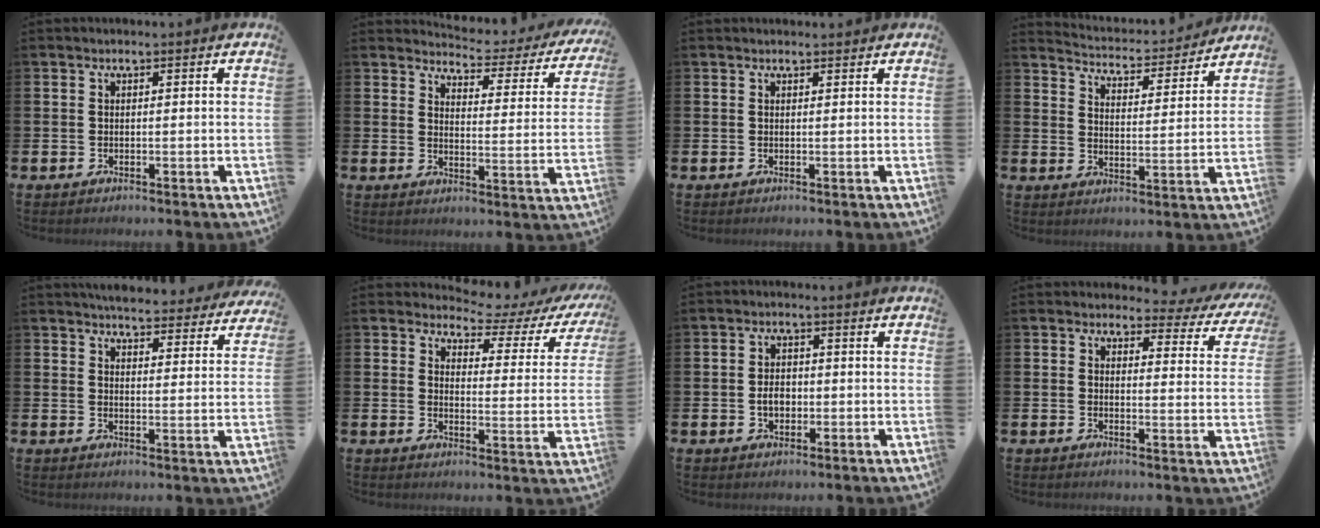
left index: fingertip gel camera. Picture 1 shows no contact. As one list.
[{"total": 3.7, "force": [3.5, 0.9, 1.0], "torque": [-0.036, -0.031, 0.051]}, {"total": 0.7, "force": [0.6, 0.2, 0.1], "torque": [0.007, -0.002, 0.009]}, {"total": 4.3, "force": [4.3, 0.6, 0.2], "torque": [-0.023, -0.043, 0.067]}, {"total": 5.1, "force": [5.0, 0.9, 0.5], "torque": [-0.019, -0.036, 0.087]}, {"total": 4.2, "force": [3.6, 1.6, 1.3], "torque": [-0.042, -0.030, 0.054]}, {"total": 2.7, "force": [-0.5, 2.0, 1.7], "torque": [-0.017, -0.002, -0.016]}, {"total": 2.6, "force": [2.2, 1.4, 0.6], "torque": [-0.016, -0.019, 0.031]}]